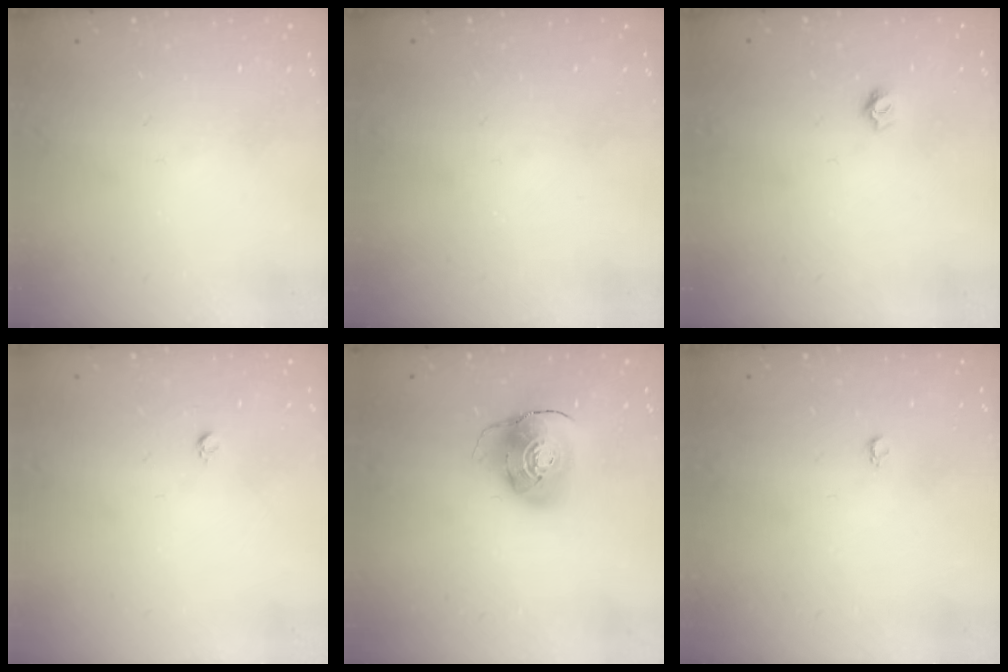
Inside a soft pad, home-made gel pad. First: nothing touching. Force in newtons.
{"total": 0.0}
{"total": 5.5, "press": 5.5, "slide": 0.5}
{"total": 2.7, "press": 2.7, "slide": 0.3}
{"total": 9.9, "press": 9.8, "slide": 1.4}
{"total": 2.6, "press": 2.6, "slide": 0.4}